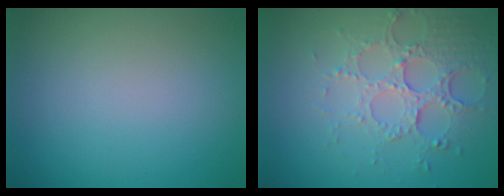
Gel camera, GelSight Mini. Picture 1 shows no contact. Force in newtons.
{"total": 5.3, "press": 3.9, "slide": 3.6}